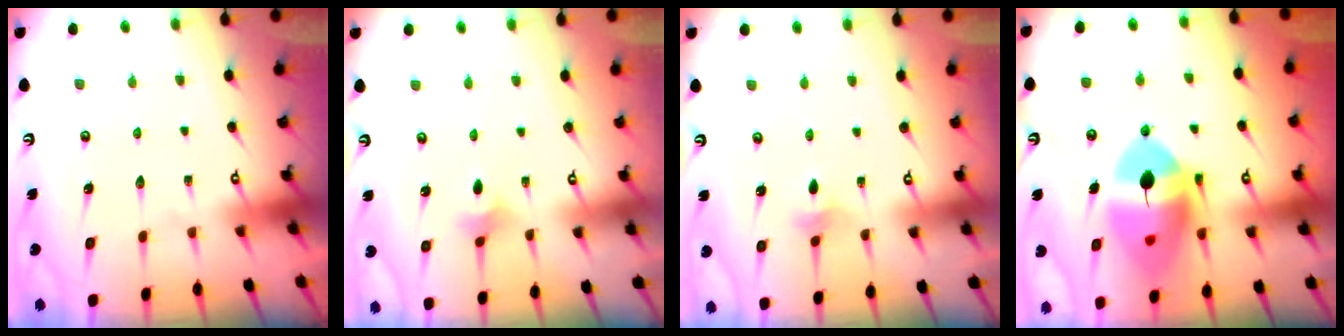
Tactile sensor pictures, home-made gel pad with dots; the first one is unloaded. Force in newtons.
{"total": 2.6, "press": 2.5, "slide": 0.5}
{"total": 3.1, "press": 3.0, "slide": 0.7}
{"total": 16.4, "press": 16.2, "slide": 2.3}